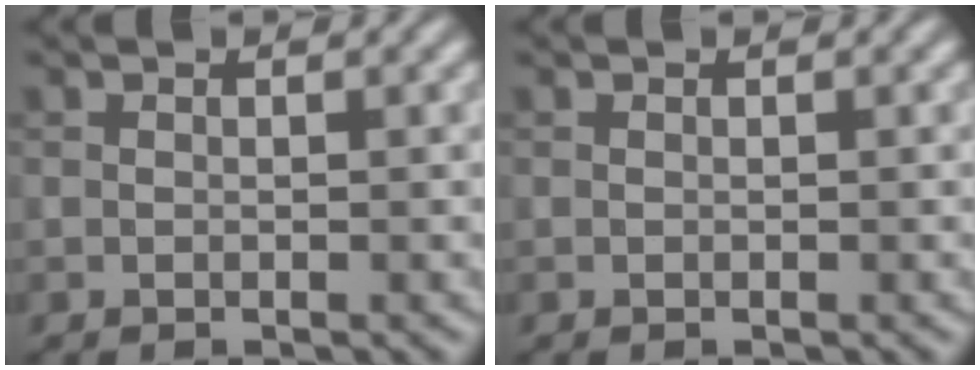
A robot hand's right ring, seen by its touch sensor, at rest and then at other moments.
{"total": 0.0}